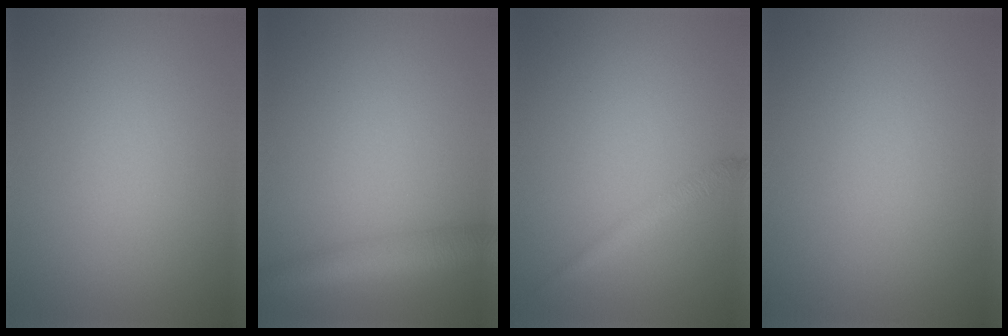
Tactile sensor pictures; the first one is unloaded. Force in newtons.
{"total": 4.0, "press": 4.0, "slide": 0.2}
{"total": 1.4, "press": 1.4, "slide": 0.0}
{"total": 0.0}